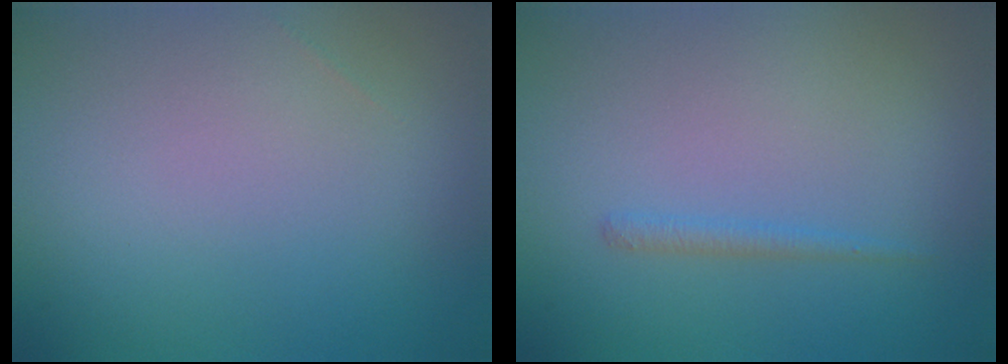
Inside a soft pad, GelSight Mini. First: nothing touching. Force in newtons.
{"total": 0.9, "press": 0.9, "slide": 0.1}